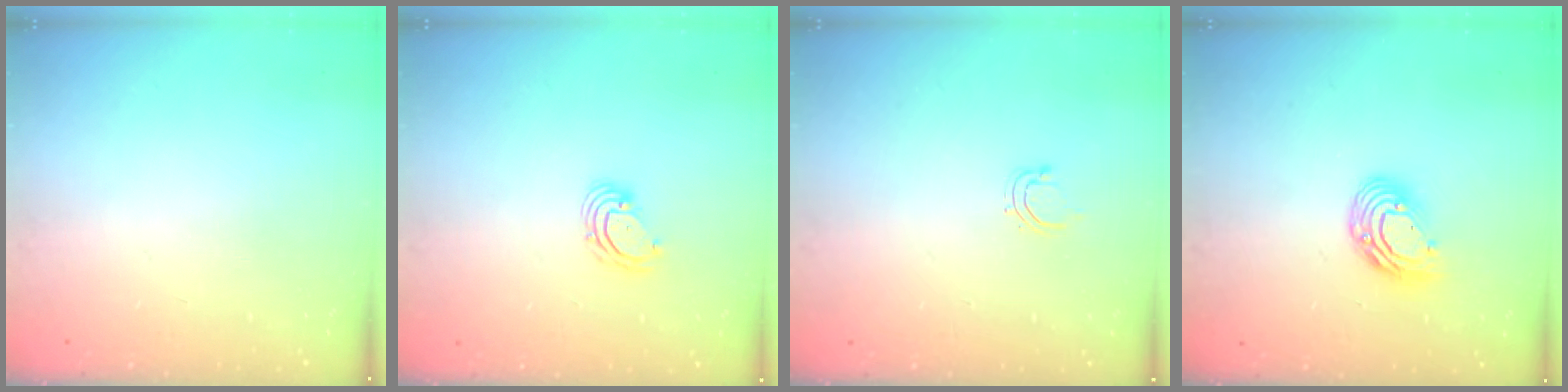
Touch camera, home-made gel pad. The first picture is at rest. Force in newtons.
{"total": 4.5, "press": 4.5, "slide": 0.5}
{"total": 2.8, "press": 2.7, "slide": 0.5}
{"total": 10.3, "press": 10.3, "slide": 1.1}